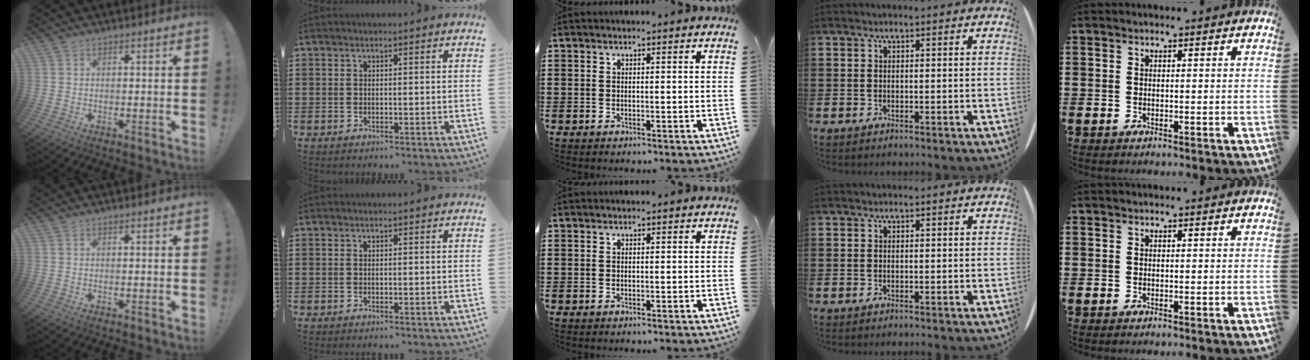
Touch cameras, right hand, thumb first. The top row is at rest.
{}